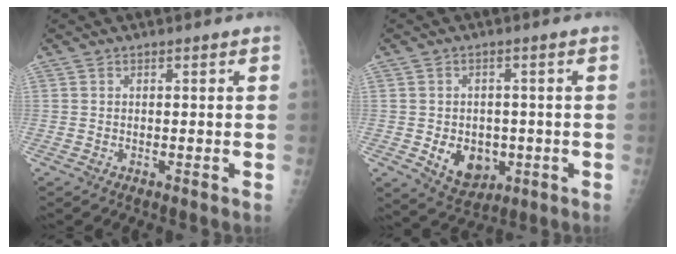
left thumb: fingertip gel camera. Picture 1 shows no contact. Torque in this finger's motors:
{"motor_torque": [-0.03, 0.05, 0.15, -0.15, 0.05]}